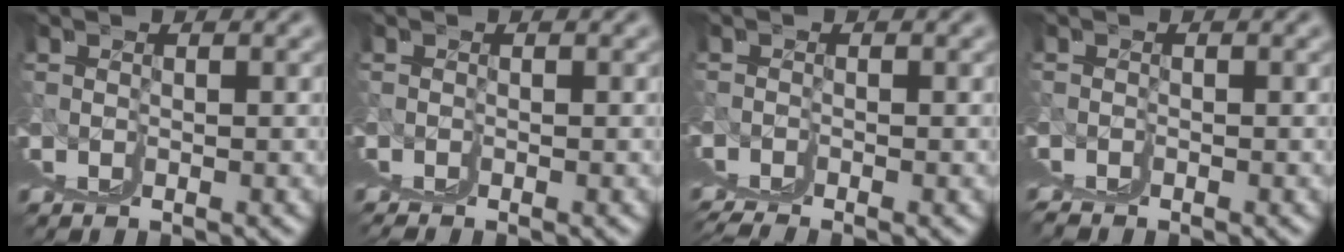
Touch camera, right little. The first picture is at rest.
{"total": 1.0, "force": [0.3, 0.1, 0.9], "torque": [-0.012, 0.005, 0.006]}
{"total": 2.0, "force": [0.4, -0.1, 1.9], "torque": [-0.030, 0.001, 0.014]}
{"total": 1.5, "force": [0.7, 0.0, 1.3], "torque": [-0.017, 0.004, 0.014]}